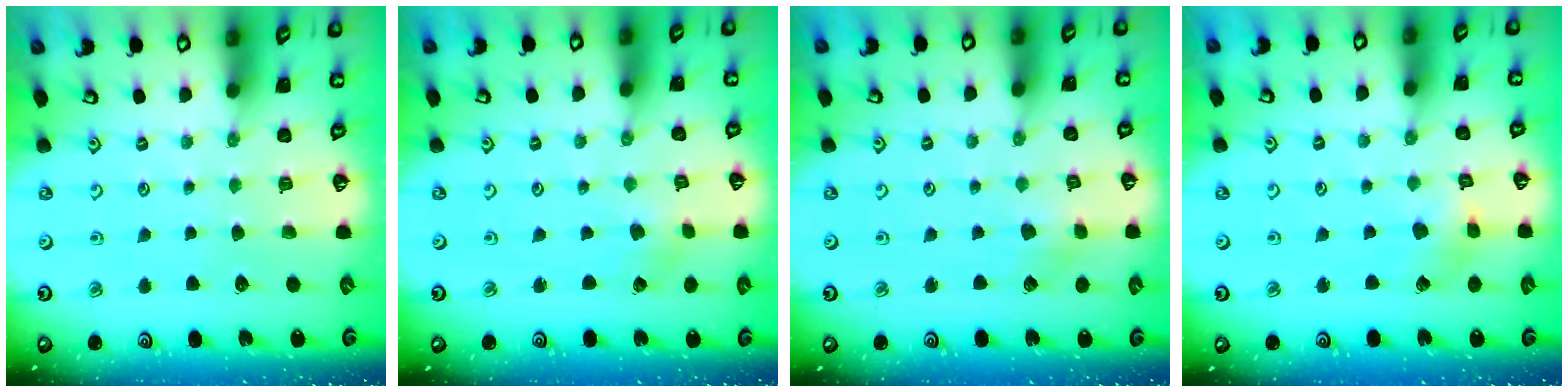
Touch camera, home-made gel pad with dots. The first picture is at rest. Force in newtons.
{"total": 0.0}
{"total": 2.4, "press": 2.3, "slide": 0.6}
{"total": 3.6, "press": 3.6, "slide": 0.4}